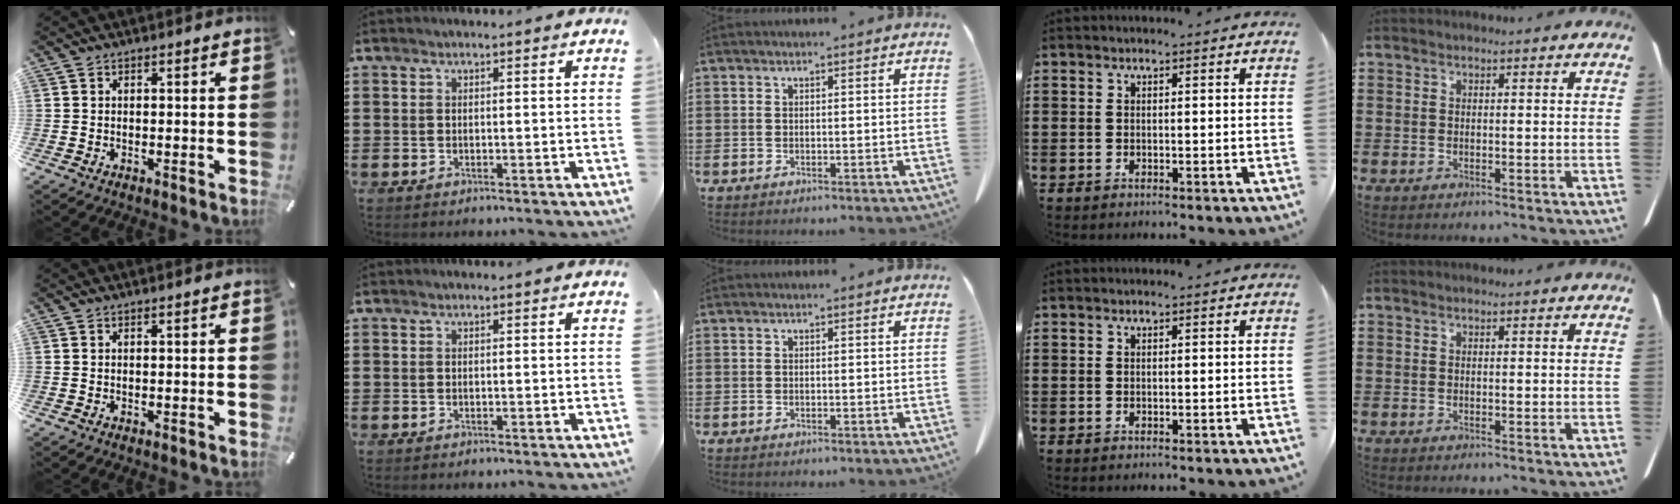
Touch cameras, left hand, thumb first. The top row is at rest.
{}